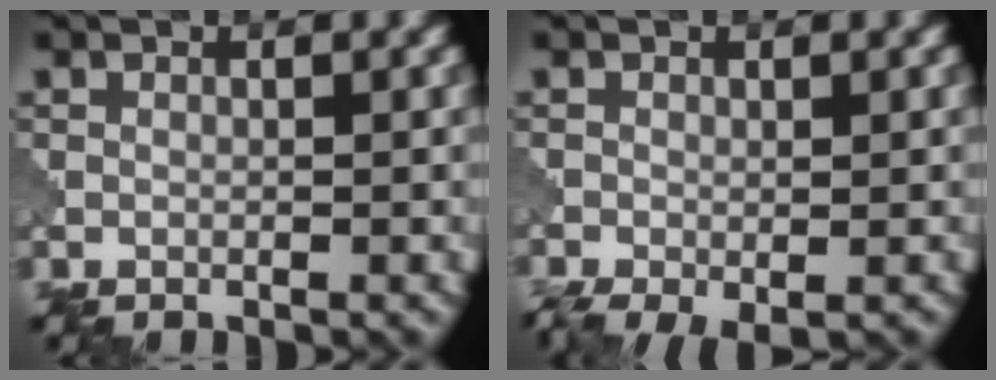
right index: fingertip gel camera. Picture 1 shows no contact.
{"total": 3.1, "force": [-1.8, 1.0, 2.3], "torque": [-0.043, -0.008, -0.029]}